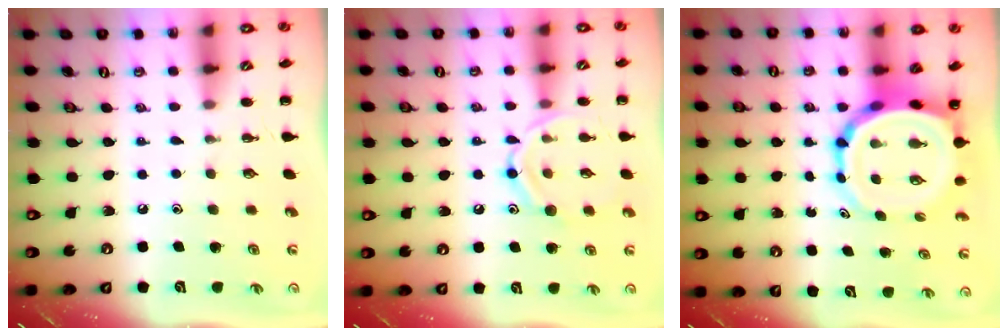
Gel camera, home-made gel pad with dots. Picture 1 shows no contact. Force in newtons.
{"total": 12.5, "press": 12.5, "slide": 0.8}
{"total": 9.4, "press": 8.8, "slide": 3.1}